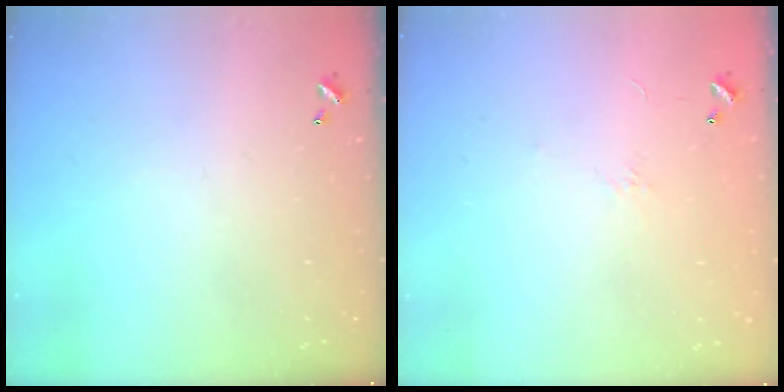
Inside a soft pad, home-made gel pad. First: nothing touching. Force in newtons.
{"total": 5.4, "press": 5.4, "slide": 0.8}